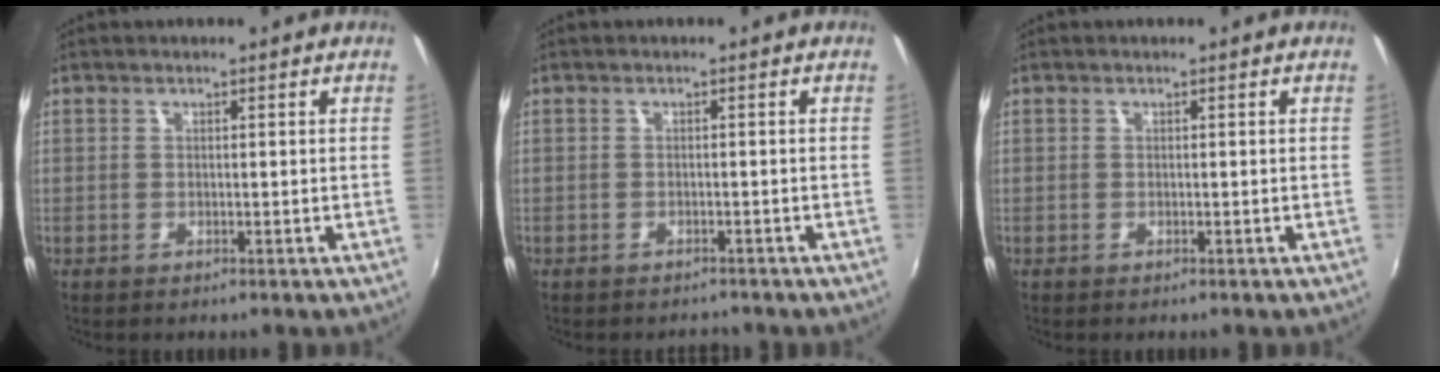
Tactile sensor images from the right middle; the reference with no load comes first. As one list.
[{"total": 1.9, "force": [-1.8, 0.7, 0.1], "torque": [-0.007, -0.005, -0.026]}, {"total": 0.0}]